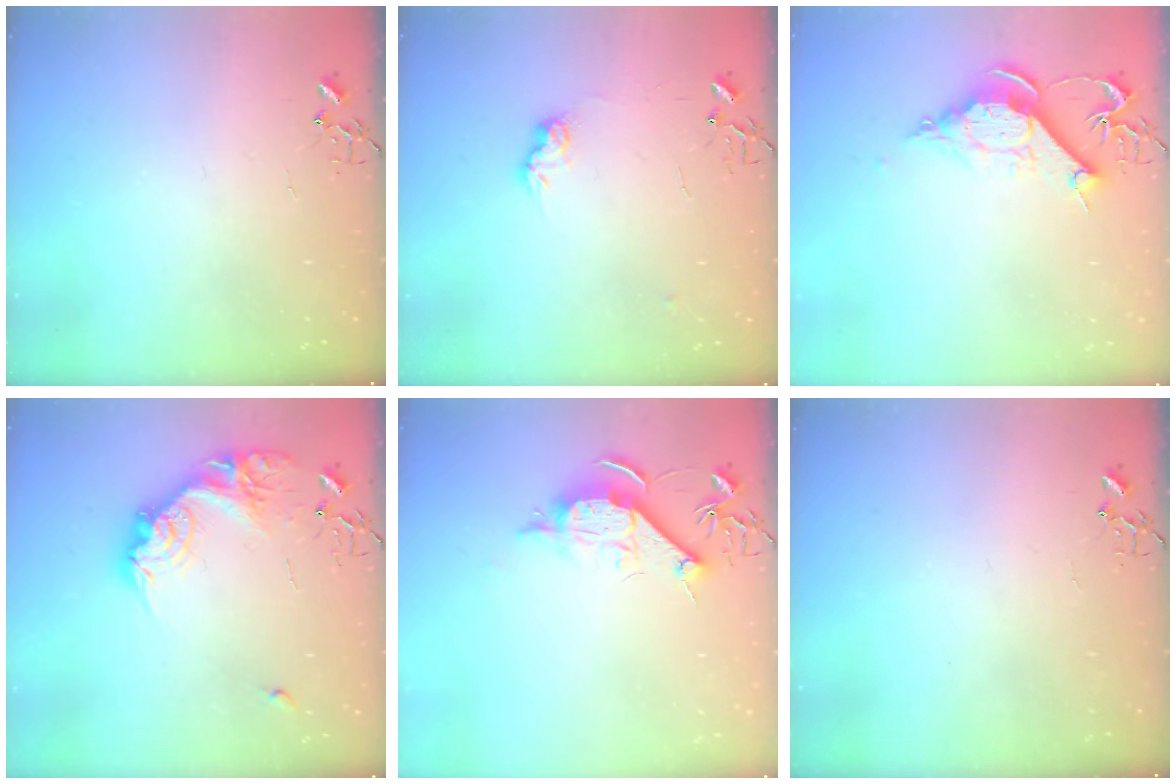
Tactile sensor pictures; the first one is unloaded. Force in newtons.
{"total": 8.1, "press": 8.1, "slide": 0.3}
{"total": 11.2, "press": 11.2, "slide": 1.0}
{"total": 19.5, "press": 19.5, "slide": 1.4}
{"total": 10.4, "press": 10.4, "slide": 0.4}
{"total": 0.0}